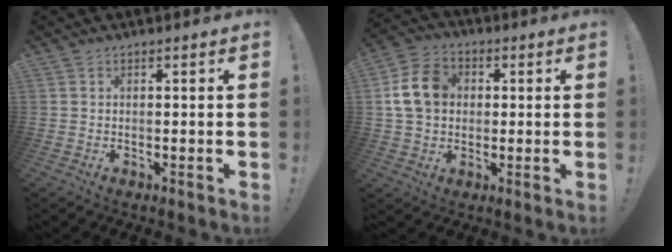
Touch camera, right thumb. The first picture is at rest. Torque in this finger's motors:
{"motor_torque": [0.52, 0.51, 0.11, 0.08, 0.11]}